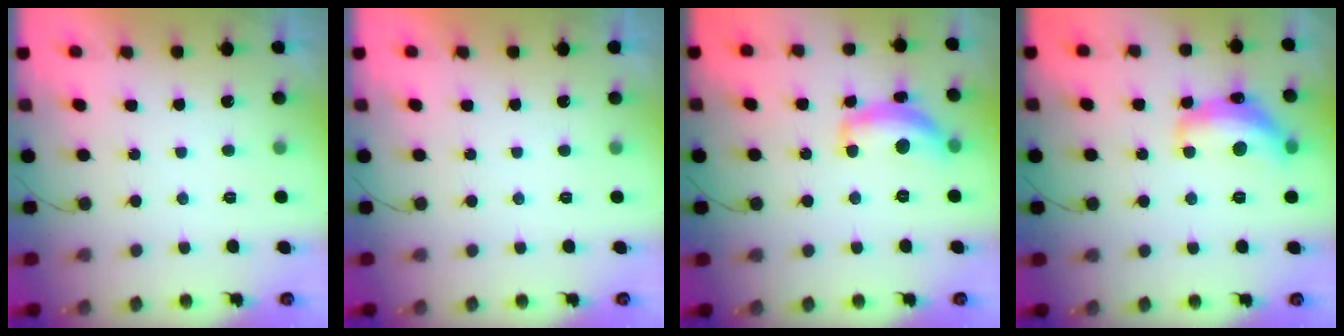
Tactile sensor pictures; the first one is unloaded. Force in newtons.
{"total": 0.0}
{"total": 13.7, "press": 13.7, "slide": 1.0}
{"total": 14.9, "press": 14.8, "slide": 0.9}